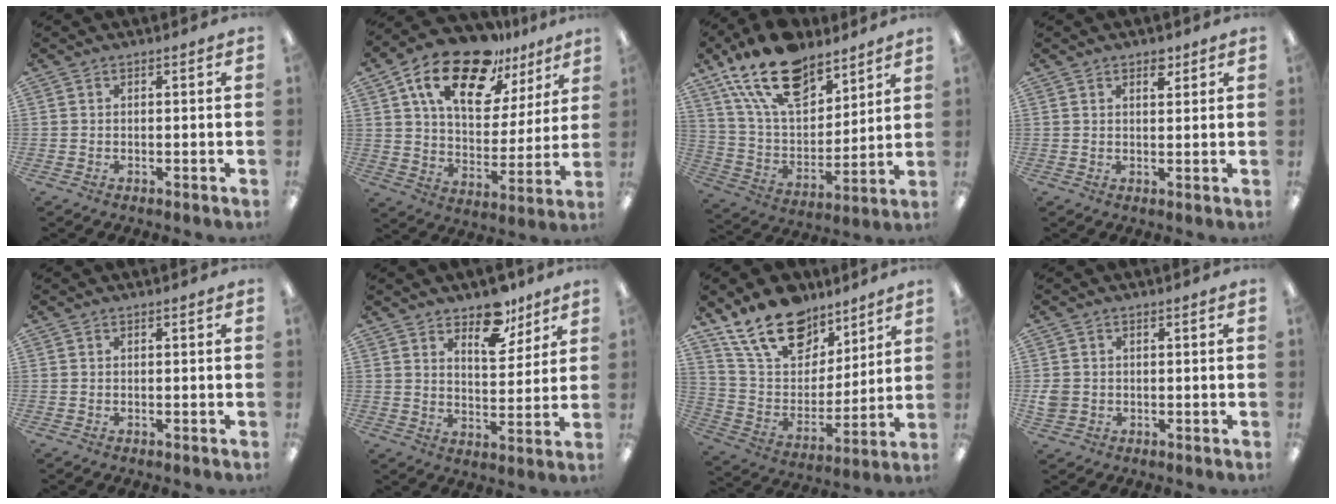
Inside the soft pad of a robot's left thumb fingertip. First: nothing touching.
{"total": 20.0, "force": [13.1, 9.5, 11.9], "torque": [-0.213, -0.065, 0.228]}
{"total": 20.9, "force": [14.0, 10.8, 11.1], "torque": [-0.207, -0.064, 0.253]}
{"total": 3.1, "force": [2.2, 1.6, 1.5], "torque": [-0.009, -0.008, 0.034]}
{"total": 0.0}
{"total": 10.7, "force": [7.6, 5.5, 5.3], "torque": [-0.054, -0.044, 0.129]}
{"total": 19.2, "force": [13.7, 10.8, 8.2], "torque": [-0.156, -0.075, 0.253]}
{"total": 3.0, "force": [-0.1, 2.8, 1.1], "torque": [-0.010, 0.002, -0.003]}